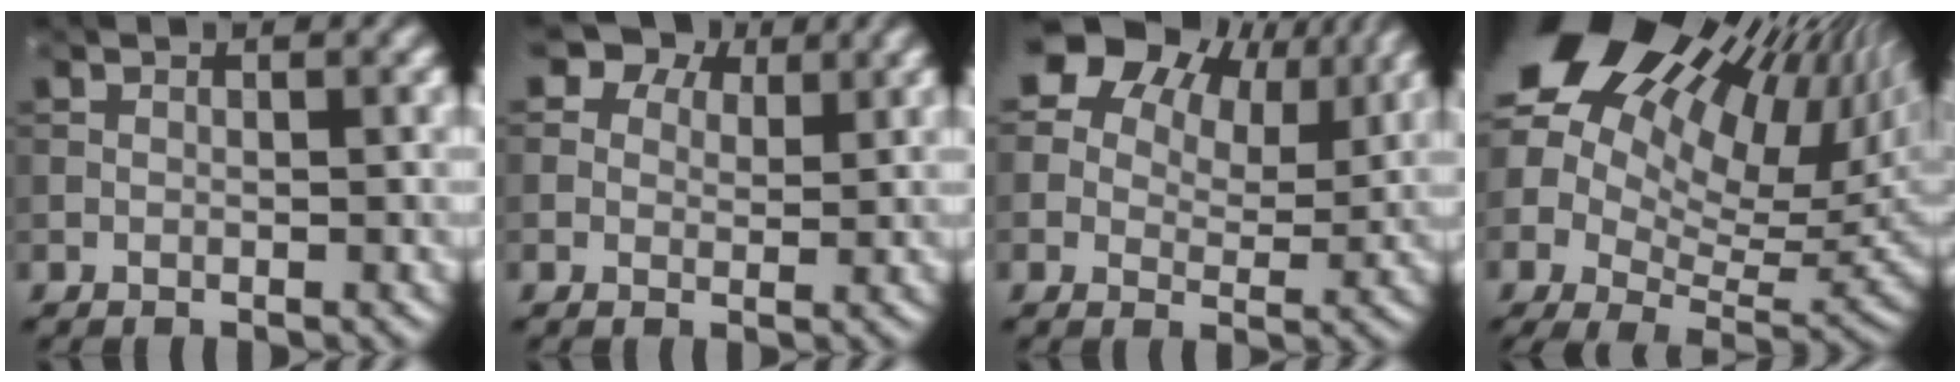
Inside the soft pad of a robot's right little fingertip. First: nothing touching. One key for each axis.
{"total": 5.5, "fx": 3.3, "fy": 3.7, "fz": 2.3, "tx": -0.039, "ty": 0.003, "tz": 0.031}
{"total": 13.2, "fx": 7.7, "fy": 7.8, "fz": 7.3, "tx": -0.138, "ty": 0.029, "tz": 0.111}
{"total": 19.4, "fx": 8.5, "fy": 10.1, "fz": 14.2, "tx": -0.242, "ty": 0.023, "tz": 0.158}